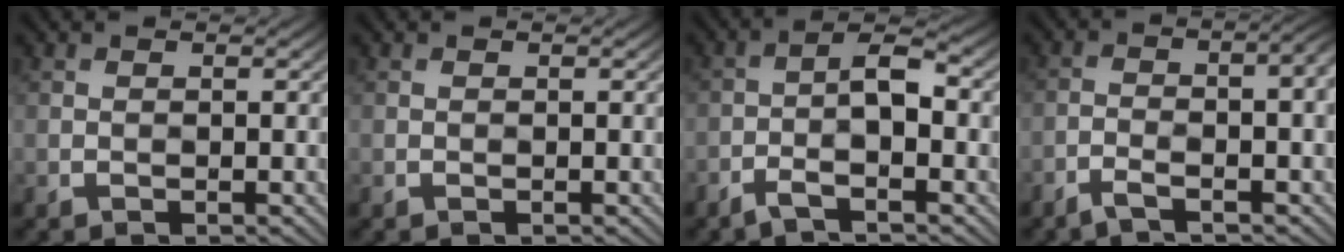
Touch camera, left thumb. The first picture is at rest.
{"total": 0.0}
{"total": 4.1, "force": [-0.9, 1.2, 3.9], "torque": [-0.067, 0.013, -0.024]}
{"total": 5.9, "force": [-2.0, 1.2, 5.4], "torque": [-0.077, 0.007, -0.030]}